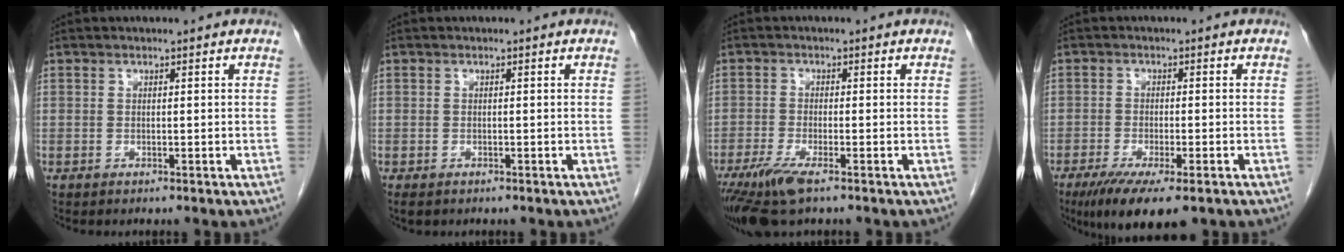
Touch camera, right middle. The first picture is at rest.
{"total": 1.5, "force": [-1.0, 0.9, 0.6], "torque": [-0.011, -0.001, -0.011]}
{"total": 6.3, "force": [-4.0, 1.0, 4.8], "torque": [-0.095, -0.018, -0.074]}
{"total": 9.2, "force": [-6.0, 2.0, 6.7], "torque": [-0.107, -0.022, -0.091]}